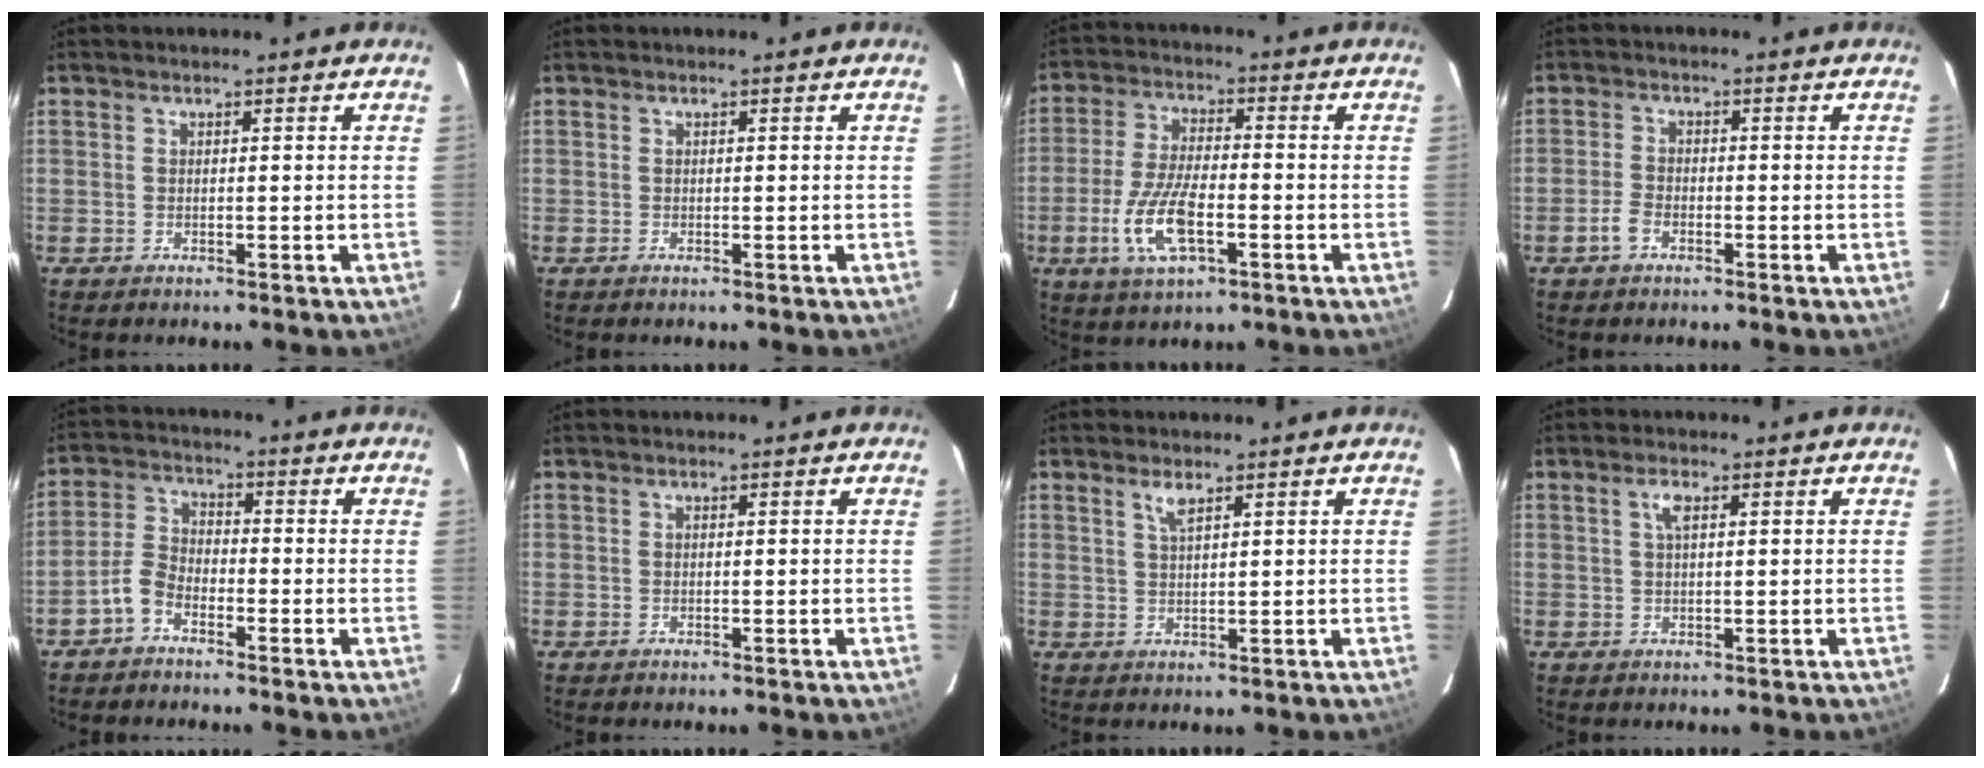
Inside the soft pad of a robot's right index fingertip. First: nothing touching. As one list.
[{"total": 0.0}, {"total": 11.0, "force": [-3.9, 4.1, 9.5], "torque": [-0.203, -0.007, -0.073]}, {"total": 2.9, "force": [-1.8, 1.5, 1.7], "torque": [-0.047, 0.005, -0.037]}, {"total": 4.7, "force": [-3.1, 2.4, 2.5], "torque": [-0.059, 0.016, -0.068]}, {"total": 0.0}, {"total": 2.3, "force": [1.5, 0.5, 1.6], "torque": [-0.032, 0.002, 0.028]}, {"total": 2.0, "force": [0.8, 0.7, 1.8], "torque": [-0.036, 0.006, 0.014]}]